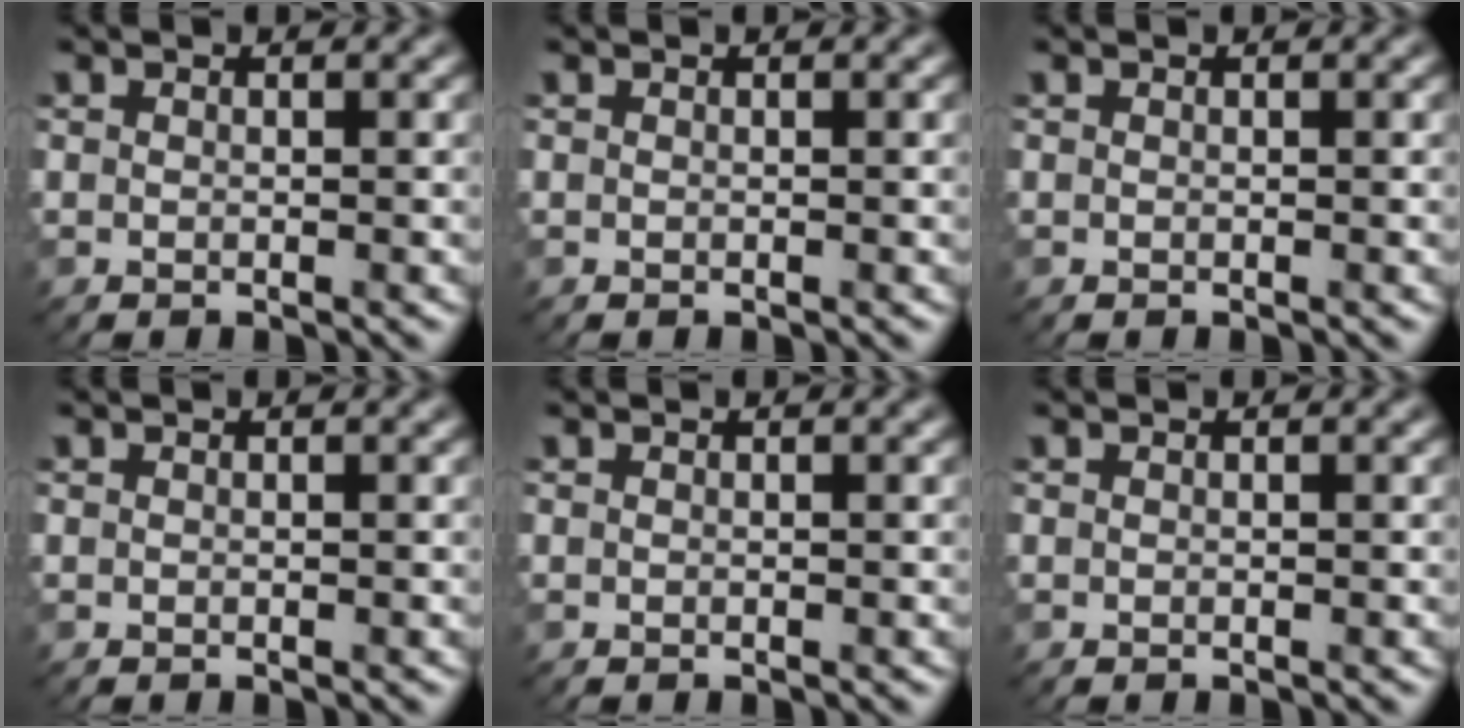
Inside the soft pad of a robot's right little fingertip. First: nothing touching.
{"total": 0.0}
{"total": 0.0}
{"total": 0.0}
{"total": 0.0}
{"total": 0.0}